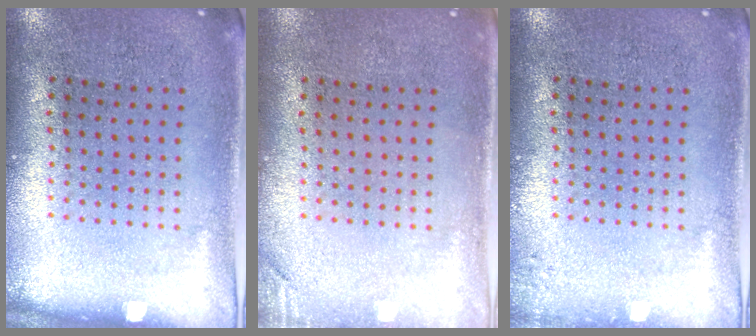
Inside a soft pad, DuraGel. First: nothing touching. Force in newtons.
{"total": 1.1, "press": 1.1, "slide": 0.3}
{"total": 0.8, "press": 0.8, "slide": 0.2}